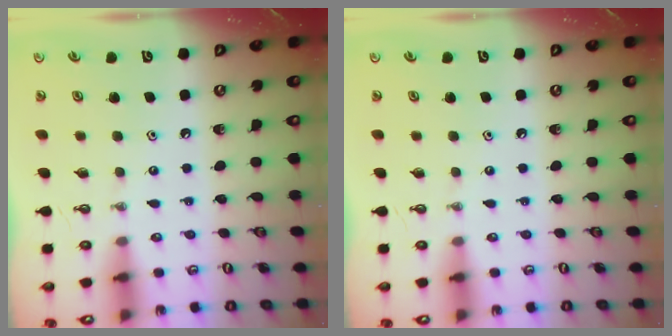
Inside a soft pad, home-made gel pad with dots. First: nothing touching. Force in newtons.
{"total": 0.0}